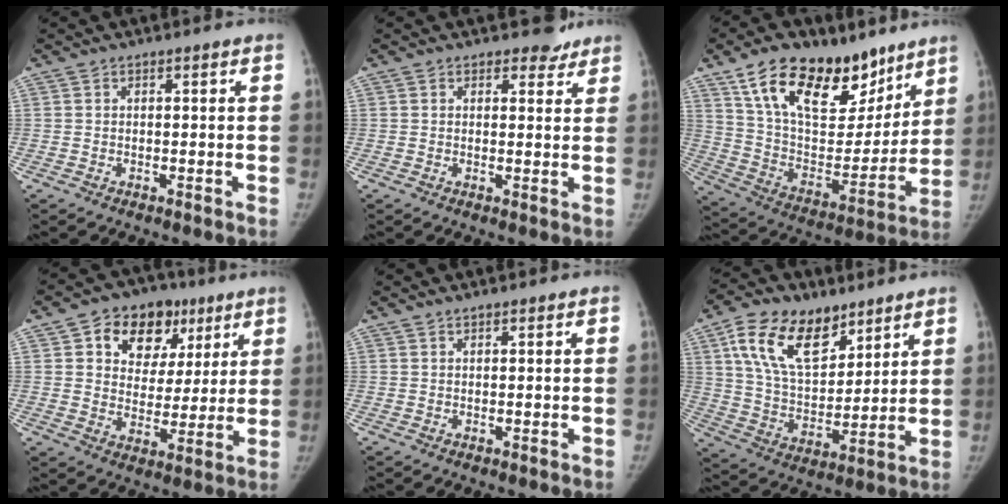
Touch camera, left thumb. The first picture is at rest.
{"total": 3.0, "force": [2.5, 1.6, 0.3], "torque": [0.019, -0.018, 0.024]}
{"total": 24.9, "force": [15.6, 13.2, 14.2], "torque": [-0.186, -0.051, 0.268]}
{"total": 15.1, "force": [6.9, 11.0, 7.7], "torque": [-0.062, -0.005, 0.107]}
{"total": 0.7, "force": [0.6, 0.1, 0.3], "torque": [-0.006, 0.000, 0.012]}
{"total": 17.7, "force": [9.5, 10.1, 10.9], "torque": [-0.160, -0.037, 0.178]}